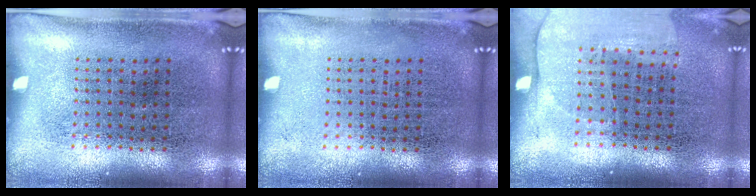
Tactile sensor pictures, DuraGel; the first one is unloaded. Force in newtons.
{"total": 0.0}
{"total": 1.4, "press": 1.3, "slide": 0.5}